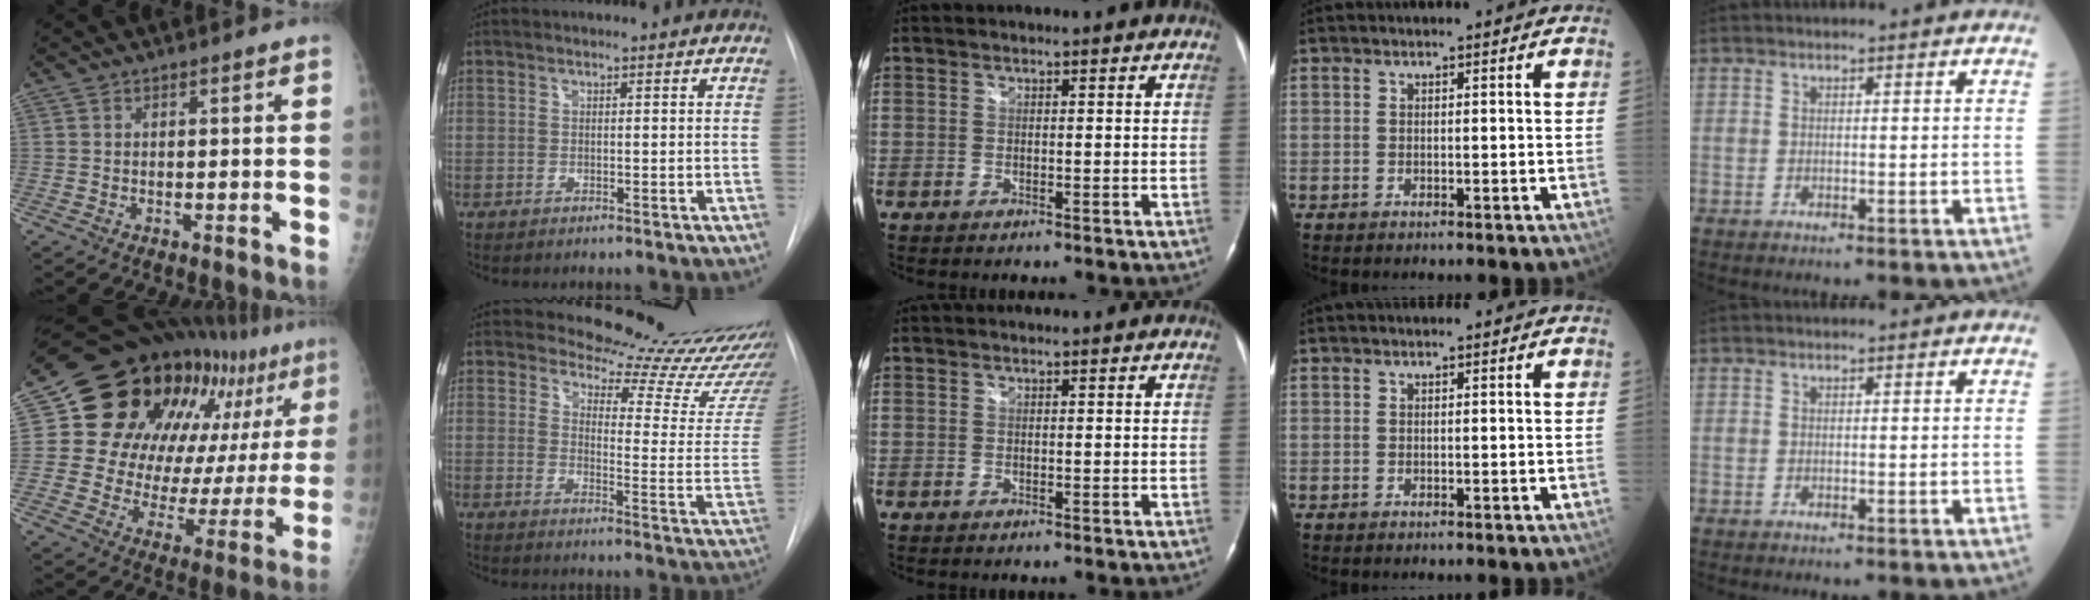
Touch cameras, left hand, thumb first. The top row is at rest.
{"thumb": {"total": 24.6, "force": [15.6, 11.9, 14.9], "torque": [-0.175, -0.055, 0.226]}, "index": {"total": 19.0, "force": [18.2, 2.2, 4.7], "torque": [-0.052, -0.146, 0.195]}}